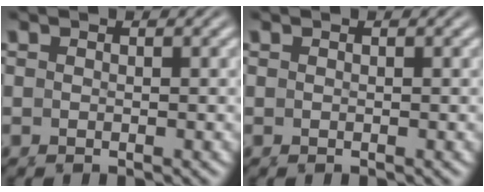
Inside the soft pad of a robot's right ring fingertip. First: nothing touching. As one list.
[{"total": 0.0}]